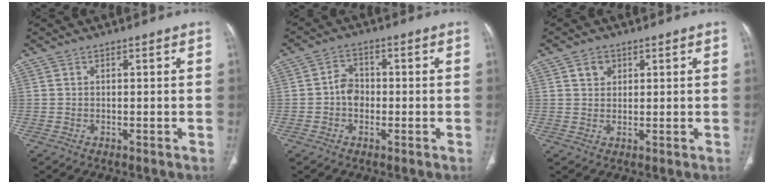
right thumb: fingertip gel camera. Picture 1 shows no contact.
{"total": 4.1, "force": [-0.8, 3.3, 2.3], "torque": [-0.021, 0.016, -0.022]}
{"total": 3.0, "force": [1.4, 2.4, 1.2], "torque": [-0.006, -0.006, 0.024]}